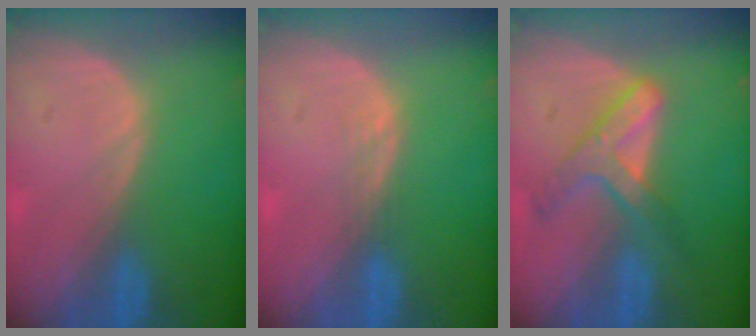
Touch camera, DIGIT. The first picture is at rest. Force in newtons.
{"total": 1.1, "press": 1.1, "slide": 0.1}
{"total": 6.6, "press": 5.8, "slide": 3.3}